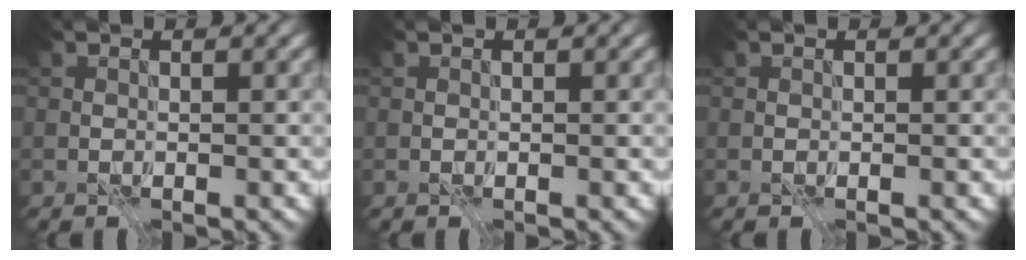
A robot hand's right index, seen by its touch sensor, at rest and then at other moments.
{"total": 0.0}
{"total": 0.0}